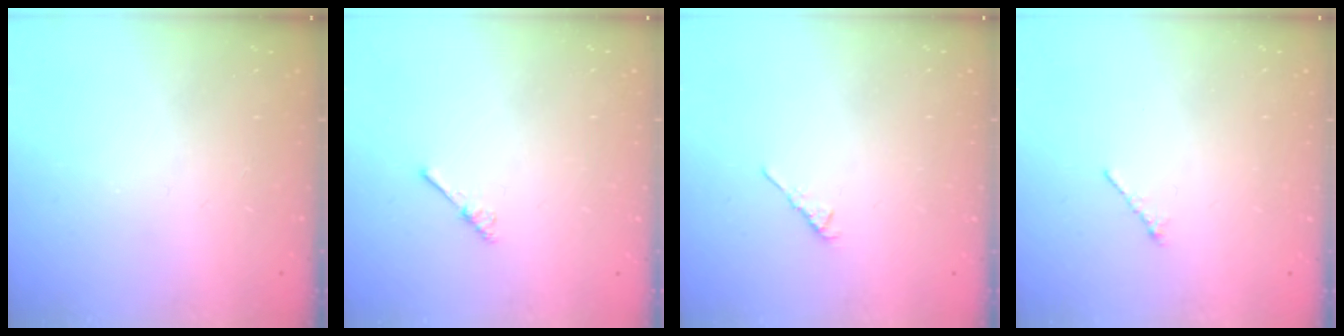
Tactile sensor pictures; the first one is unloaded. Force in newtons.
{"total": 3.0, "press": 3.0, "slide": 0.3}
{"total": 3.1, "press": 3.0, "slide": 0.8}
{"total": 0.8, "press": 0.7, "slide": 0.4}